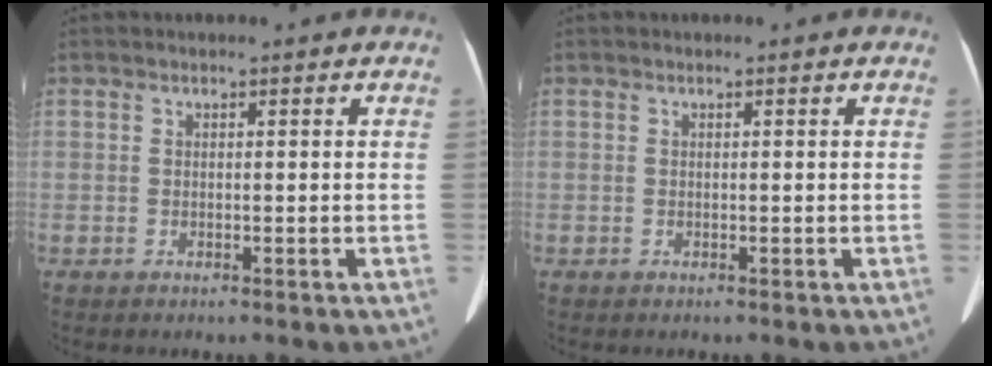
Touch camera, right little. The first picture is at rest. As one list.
[{"total": 0.0}]